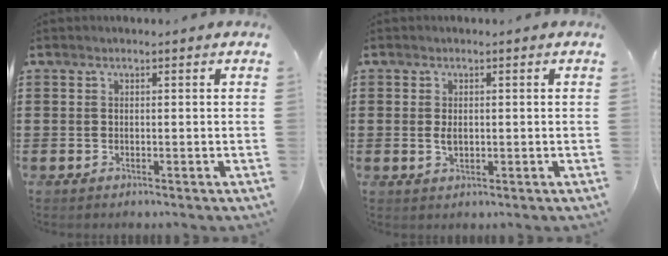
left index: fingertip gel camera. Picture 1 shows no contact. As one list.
[{"total": 2.0, "force": [0.0, 1.1, 1.7], "torque": [-0.034, 0.003, 0.000]}]